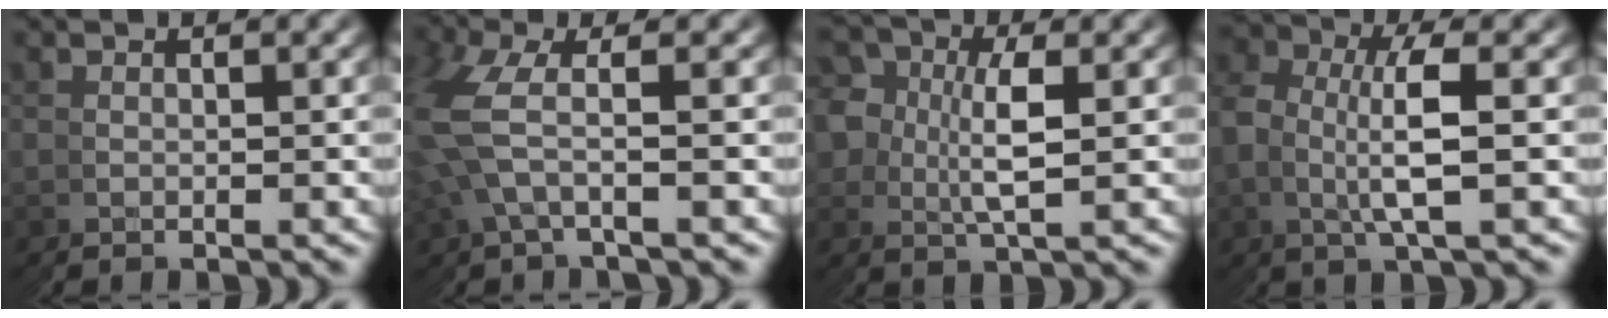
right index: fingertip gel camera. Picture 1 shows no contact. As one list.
[{"total": 4.1, "force": [2.1, 2.9, 2.0], "torque": [-0.079, 0.011, 0.032]}, {"total": 5.1, "force": [1.6, 4.1, 2.7], "torque": [-0.048, -0.006, 0.026]}, {"total": 4.0, "force": [0.9, 2.1, 3.3], "torque": [-0.070, 0.012, 0.010]}]